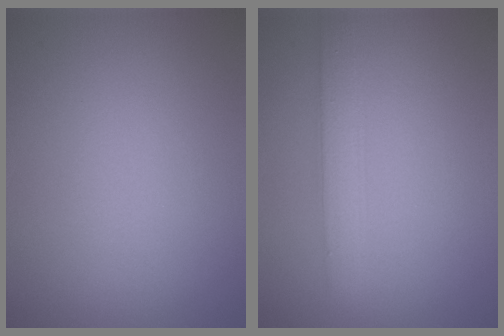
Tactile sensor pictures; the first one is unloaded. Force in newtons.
{"total": 2.5, "press": 2.5, "slide": 0.1}